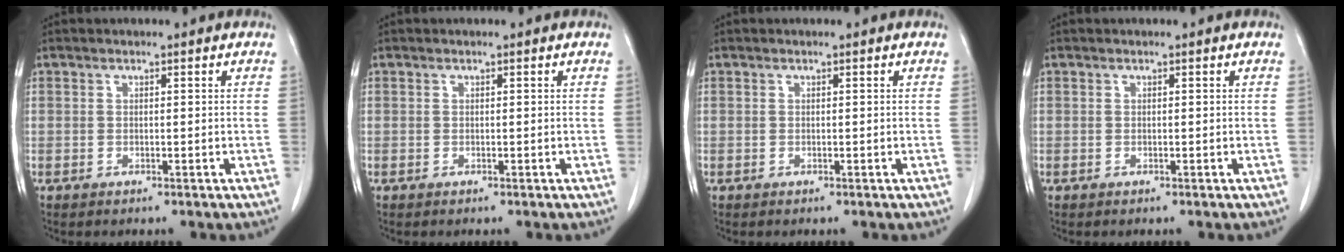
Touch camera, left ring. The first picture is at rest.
{"total": 0.0}
{"total": 0.0}
{"total": 0.0}